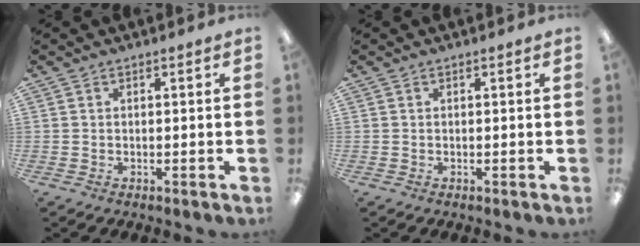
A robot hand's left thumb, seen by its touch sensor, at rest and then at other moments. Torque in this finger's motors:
{"motor_torque": [-0.01, 0.01, -0.01, 0.01, 0.00]}